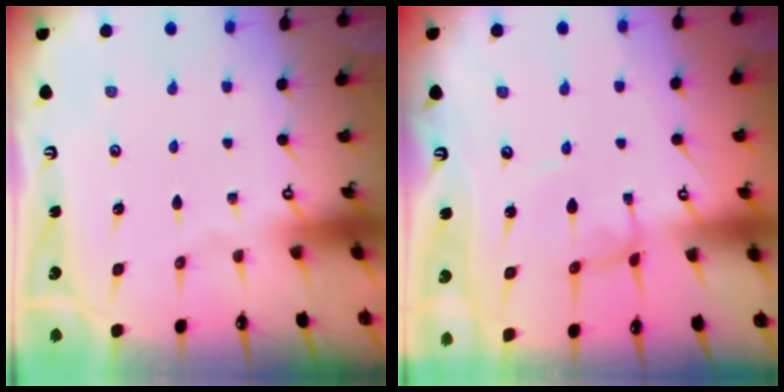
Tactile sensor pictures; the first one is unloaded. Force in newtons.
{"total": 1.3, "press": 1.2, "slide": 0.3}